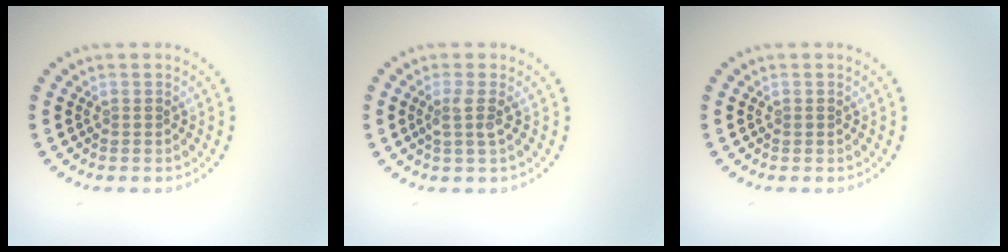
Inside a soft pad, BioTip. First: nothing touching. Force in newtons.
{"total": 1.8, "press": 1.3, "slide": 1.2}
{"total": 0.0}